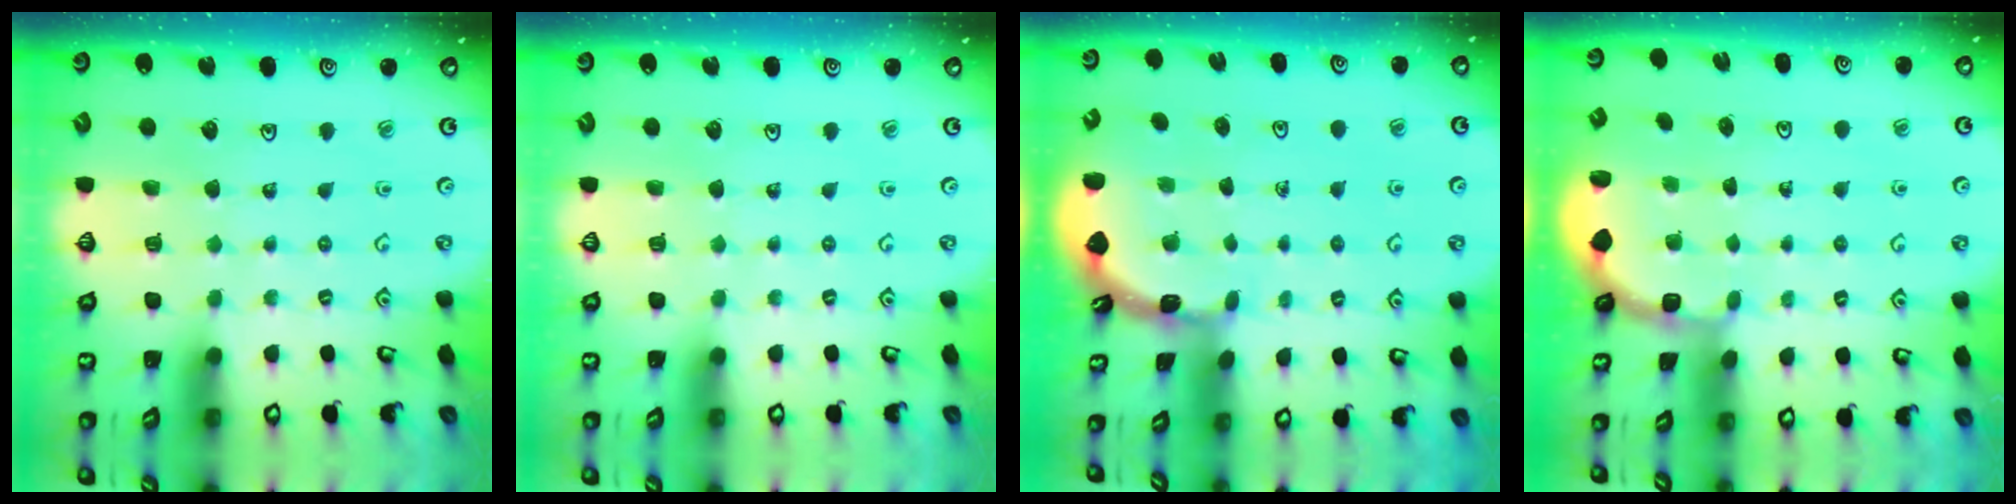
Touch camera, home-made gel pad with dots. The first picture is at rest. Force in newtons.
{"total": 0.0}
{"total": 1.6, "press": 1.6, "slide": 0.1}
{"total": 1.8, "press": 1.6, "slide": 0.7}